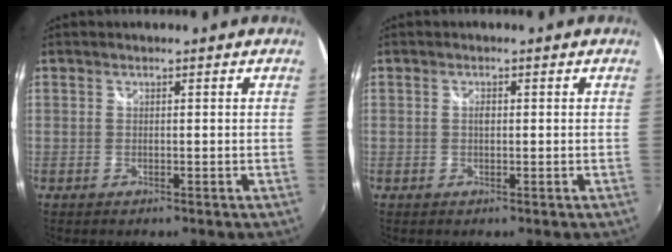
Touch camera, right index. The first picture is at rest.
{"total": 1.0, "force": [0.0, 0.6, 0.8], "torque": [-0.015, 0.002, -0.001]}